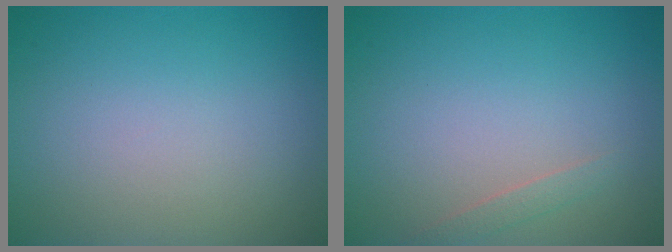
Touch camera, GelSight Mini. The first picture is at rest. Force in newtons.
{"total": 0.9, "press": 0.9, "slide": 0.0}